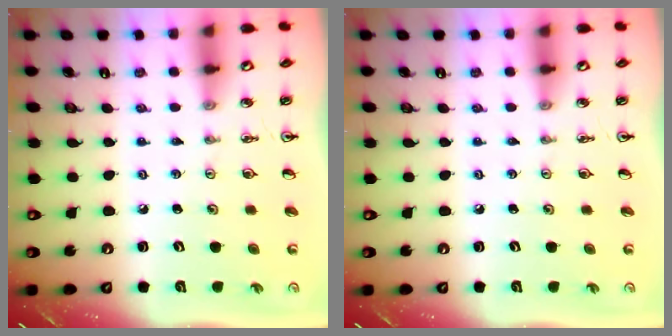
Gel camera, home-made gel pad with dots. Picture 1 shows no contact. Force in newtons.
{"total": 0.0}